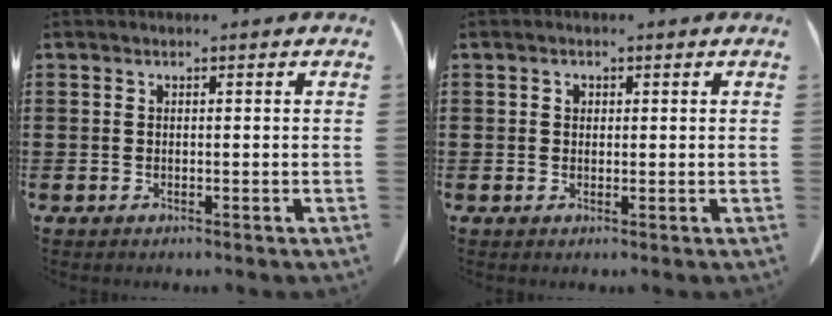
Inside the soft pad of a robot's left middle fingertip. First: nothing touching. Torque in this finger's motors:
{"motor_torque": [0.30, 0.26, 0.01, 0.01]}